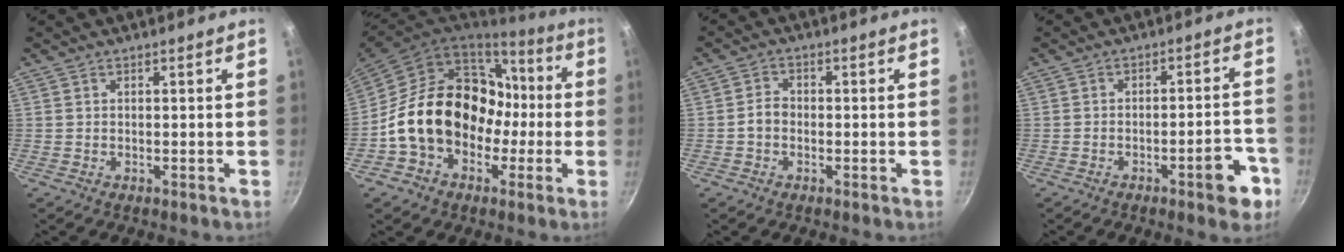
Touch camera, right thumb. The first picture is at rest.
{"total": 20.4, "force": [-2.0, 16.0, 12.5], "torque": [-0.169, 0.066, -0.021]}
{"total": 2.8, "force": [-0.7, 2.2, 1.6], "torque": [-0.020, 0.017, -0.016]}
{"total": 8.1, "force": [-4.1, 2.5, 6.5], "torque": [-0.063, 0.037, -0.049]}